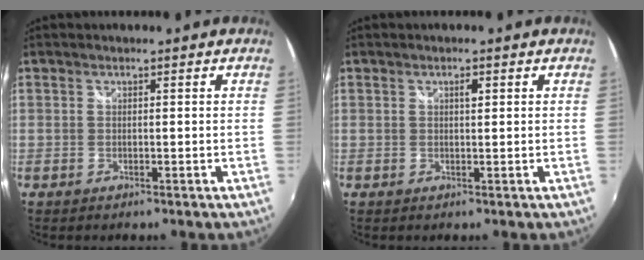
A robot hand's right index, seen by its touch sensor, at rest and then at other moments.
{"total": 1.1, "force": [0.5, 0.4, 0.9], "torque": [-0.014, 0.003, 0.007]}